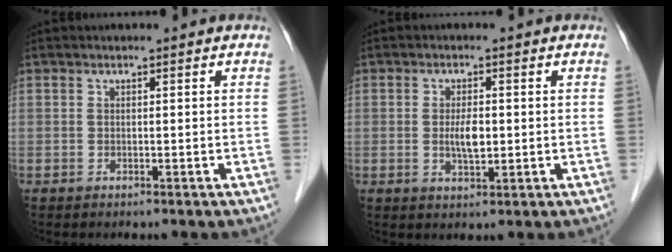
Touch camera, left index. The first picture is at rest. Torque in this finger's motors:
{"motor_torque": [0.69, 0.25, 0.11, 0.07]}